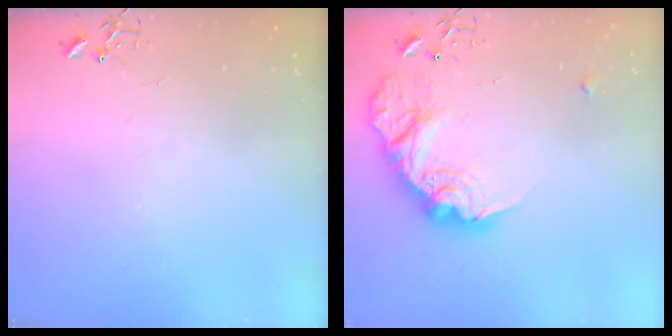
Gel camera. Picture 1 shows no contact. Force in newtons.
{"total": 19.4, "press": 19.3, "slide": 1.5}